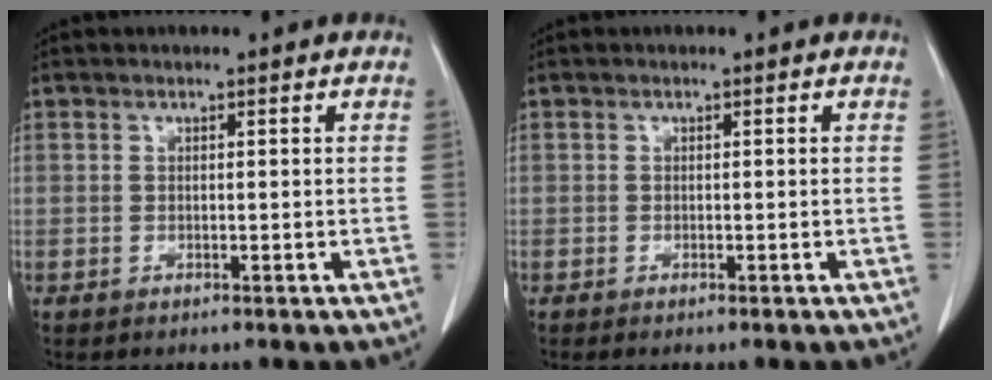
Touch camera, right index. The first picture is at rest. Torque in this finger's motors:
{"motor_torque": [-0.16, 0.14, -0.01, 0.01]}